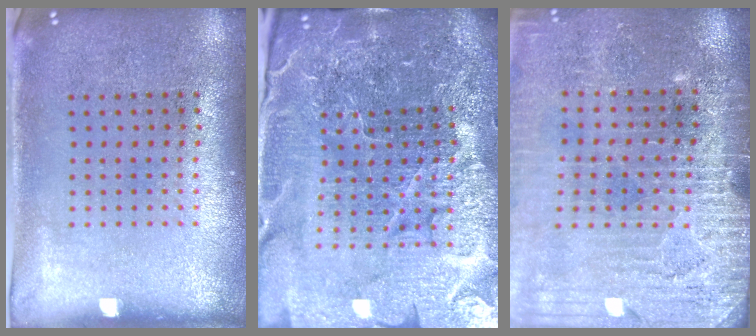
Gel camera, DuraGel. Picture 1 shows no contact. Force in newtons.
{"total": 6.7, "press": 5.8, "slide": 3.2}
{"total": 3.2, "press": 3.1, "slide": 0.6}